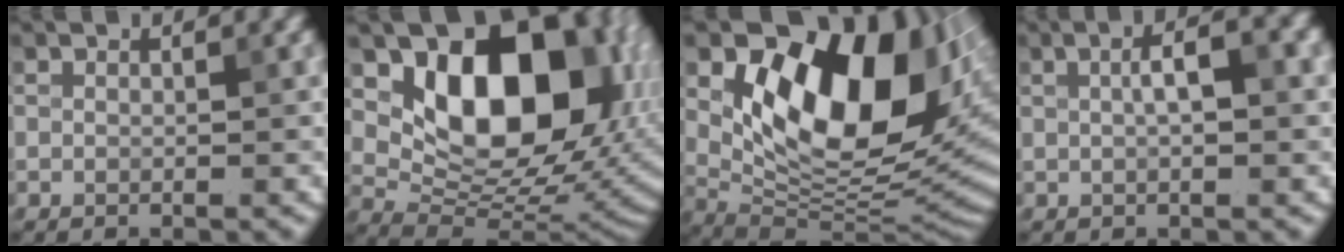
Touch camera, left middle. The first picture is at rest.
{"total": 14.9, "force": [3.9, 9.4, 10.9], "torque": [-0.127, -0.003, 0.078]}
{"total": 14.8, "force": [4.2, 8.3, 11.5], "torque": [-0.150, 0.000, 0.078]}
{"total": 3.9, "force": [0.3, 1.3, 3.7], "torque": [-0.065, 0.014, 0.009]}